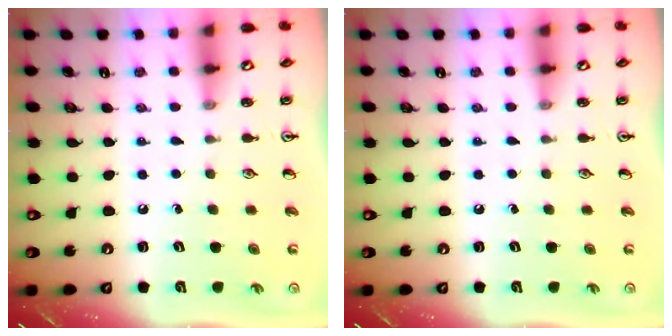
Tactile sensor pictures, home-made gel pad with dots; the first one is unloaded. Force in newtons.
{"total": 0.0}